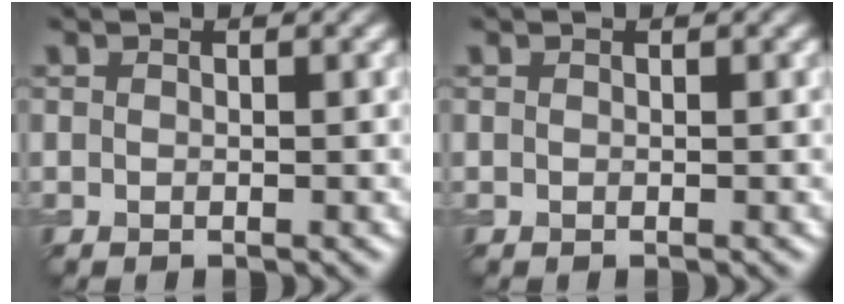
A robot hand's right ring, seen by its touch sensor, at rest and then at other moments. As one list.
[{"total": 0.0}]